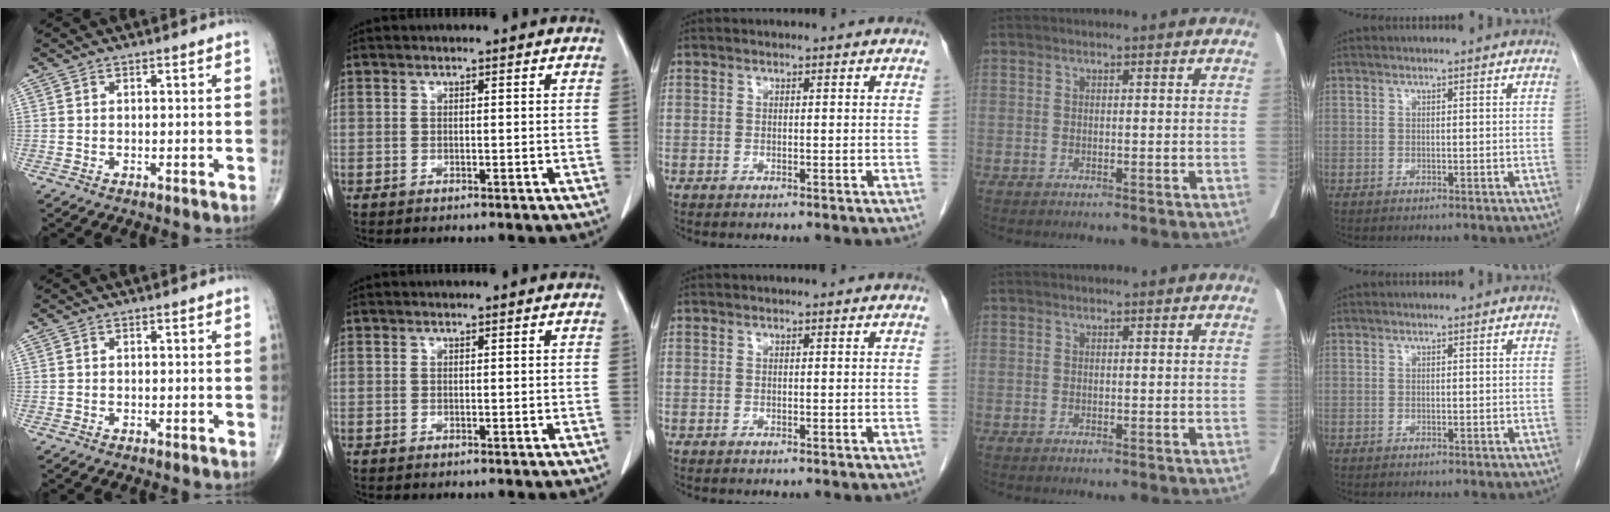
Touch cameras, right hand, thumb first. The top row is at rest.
{}